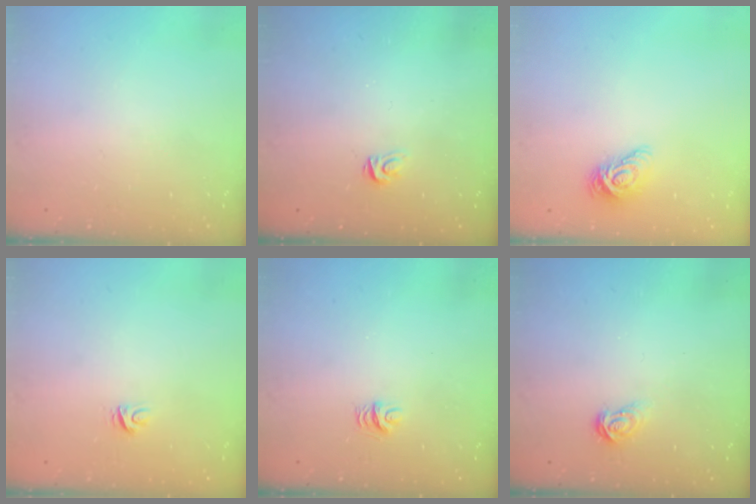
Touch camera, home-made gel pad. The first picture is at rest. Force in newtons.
{"total": 3.3, "press": 3.3, "slide": 0.1}
{"total": 9.4, "press": 9.4, "slide": 0.5}
{"total": 4.3, "press": 4.3, "slide": 0.2}
{"total": 4.8, "press": 4.8, "slide": 0.4}
{"total": 3.7, "press": 3.7, "slide": 0.2}